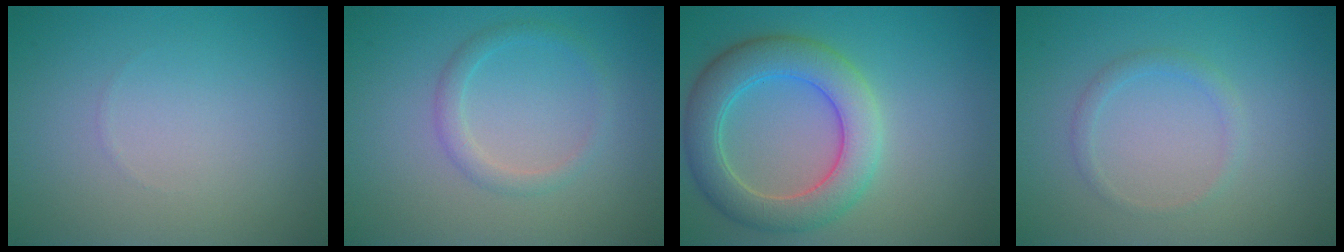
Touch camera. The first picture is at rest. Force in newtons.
{"total": 1.7, "press": 1.7, "slide": 0.1}
{"total": 6.3, "press": 6.3, "slide": 0.6}
{"total": 1.2, "press": 1.2, "slide": 0.0}